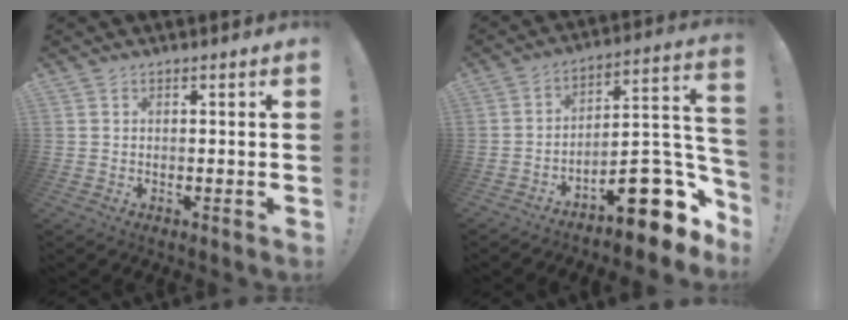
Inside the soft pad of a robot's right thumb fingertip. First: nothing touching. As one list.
[{"total": 17.8, "force": [-9.4, 7.1, 13.3], "torque": [-0.136, 0.043, -0.143]}]